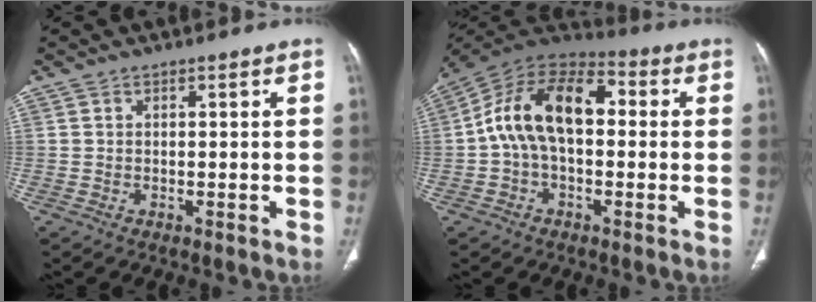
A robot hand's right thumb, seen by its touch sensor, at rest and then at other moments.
{"total": 15.6, "force": [0.7, 9.4, 12.4], "torque": [-0.205, 0.047, 0.000]}